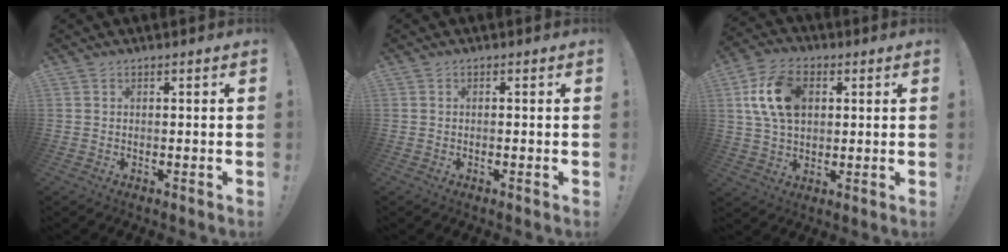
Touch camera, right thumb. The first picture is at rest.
{"total": 0.6, "force": [-0.5, -0.1, 0.4], "torque": [-0.008, 0.000, -0.009]}
{"total": 14.9, "force": [3.5, 10.0, 10.5], "torque": [-0.185, 0.008, 0.067]}